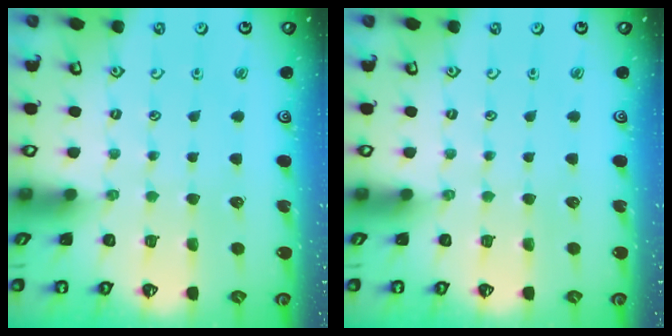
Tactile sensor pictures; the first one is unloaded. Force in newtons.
{"total": 0.0}